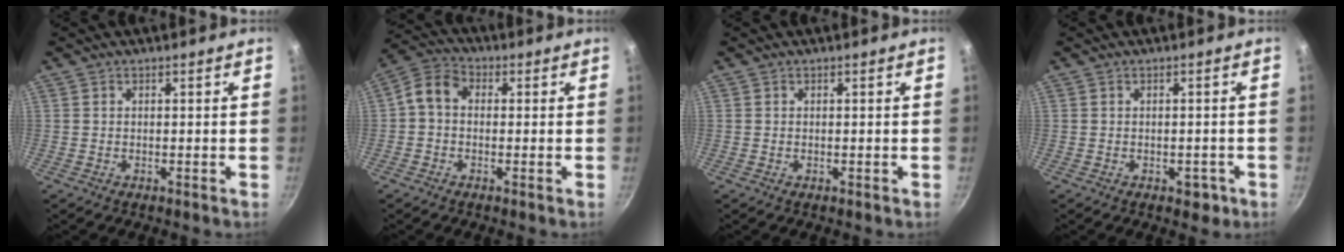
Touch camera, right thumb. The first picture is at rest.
{"total": 5.7, "force": [-0.2, 4.5, 3.6], "torque": [-0.065, 0.022, -0.025]}
{"total": 0.0}
{"total": 2.8, "force": [-1.2, 1.8, 1.7], "torque": [-0.004, 0.014, -0.006]}